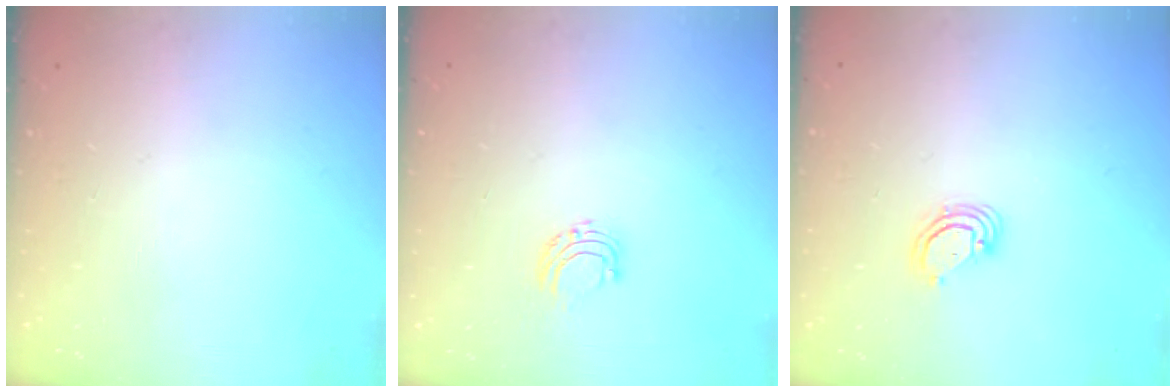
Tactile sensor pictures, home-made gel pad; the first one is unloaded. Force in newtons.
{"total": 5.2, "press": 5.1, "slide": 0.5}
{"total": 3.7, "press": 3.7, "slide": 0.3}